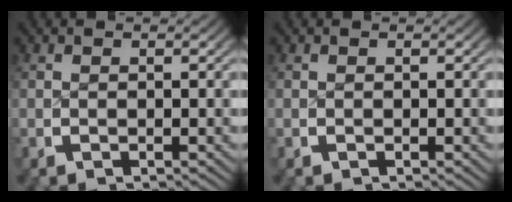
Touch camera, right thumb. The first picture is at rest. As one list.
[{"total": 0.0}]